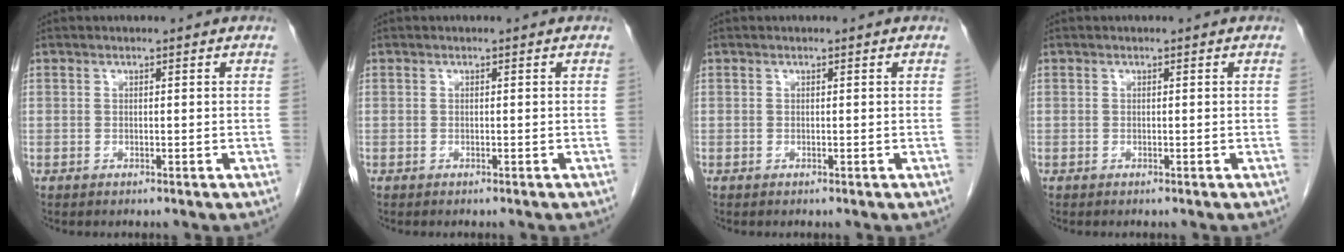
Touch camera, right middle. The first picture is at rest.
{"total": 0.7, "force": [-0.7, 0.0, 0.3], "torque": [-0.003, 0.000, -0.010]}
{"total": 0.0}
{"total": 0.0}